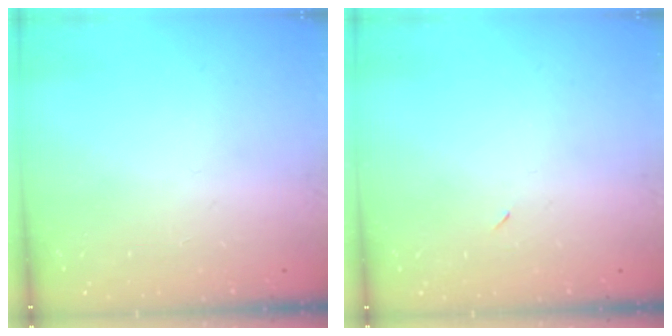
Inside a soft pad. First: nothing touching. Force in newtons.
{"total": 2.3, "press": 2.0, "slide": 1.2}